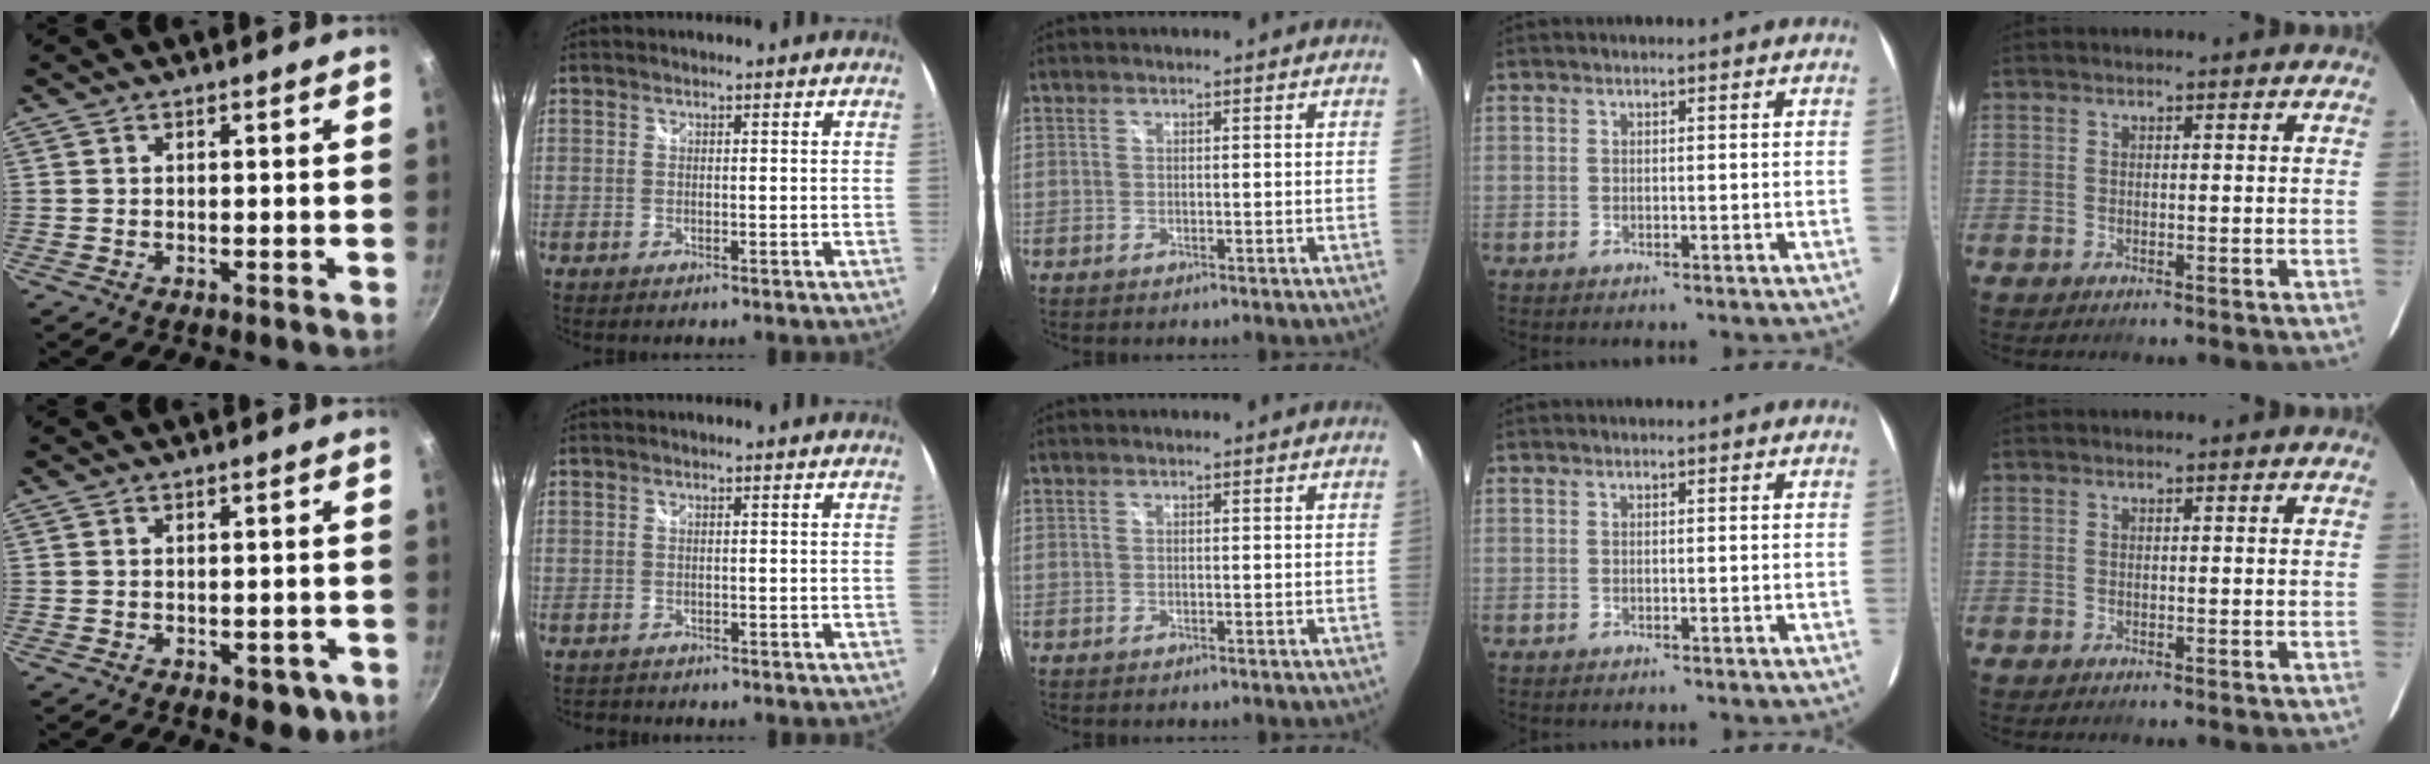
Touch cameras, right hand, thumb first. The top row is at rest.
{"thumb": {"total": 5.4, "force": [-2.4, 3.0, 3.7], "torque": [-0.021, 0.016, -0.018]}, "index": {"total": 0.9, "force": [-0.7, 0.5, 0.2], "torque": [-0.008, -0.001, -0.010]}}